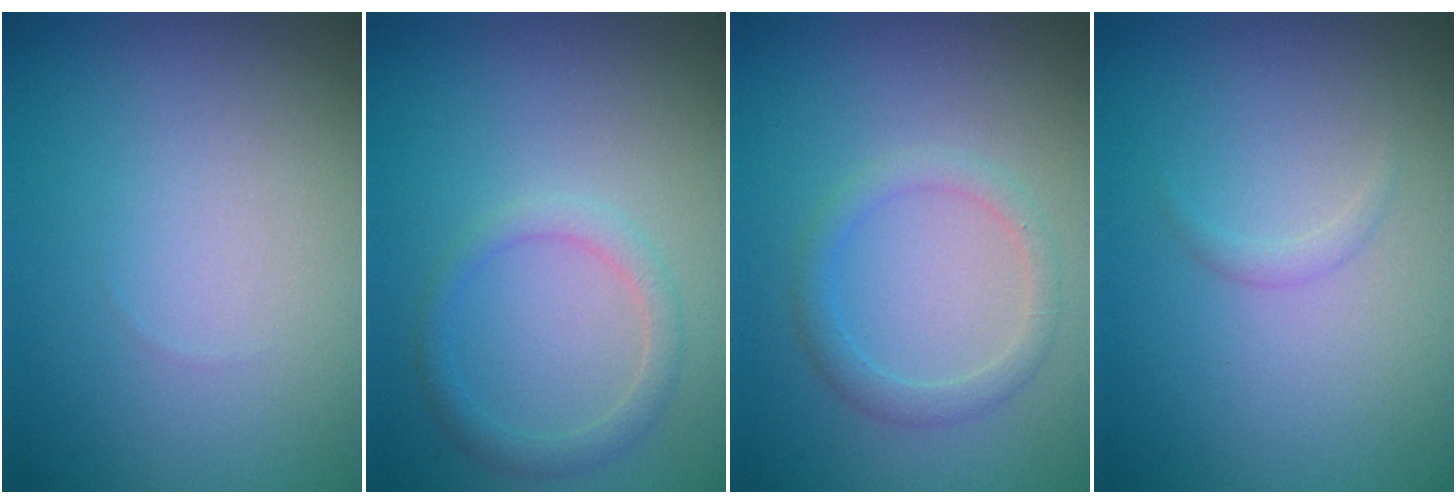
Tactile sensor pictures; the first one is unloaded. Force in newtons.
{"total": 1.8, "press": 1.8, "slide": 0.0}
{"total": 1.8, "press": 1.8, "slide": 0.0}
{"total": 0.8, "press": 0.8, "slide": 0.0}